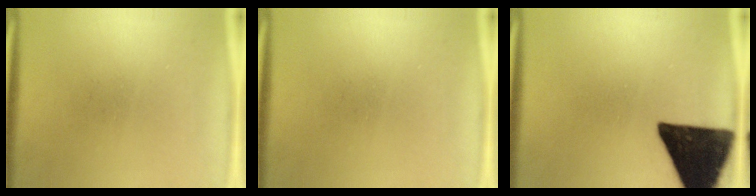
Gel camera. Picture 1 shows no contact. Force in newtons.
{"total": 0.0}
{"total": 17.6}